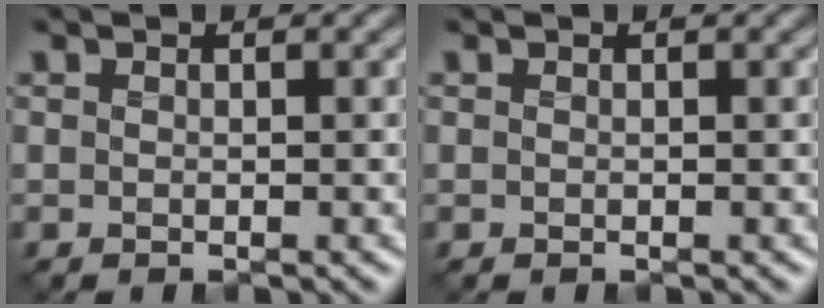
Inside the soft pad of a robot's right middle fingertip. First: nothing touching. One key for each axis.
{"total": 0.0}